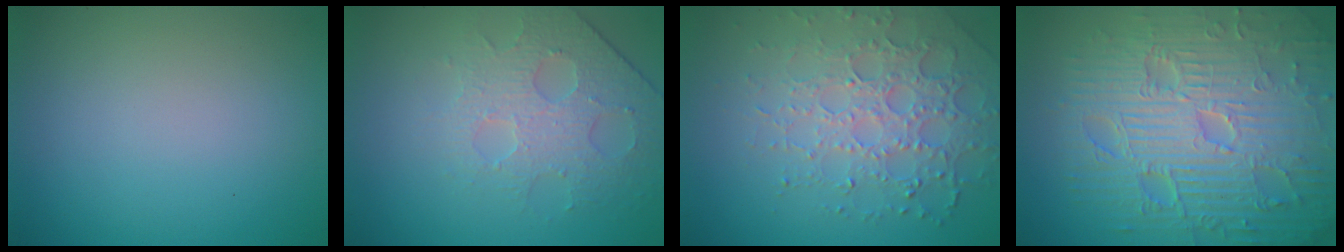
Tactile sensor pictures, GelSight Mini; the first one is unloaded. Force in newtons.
{"total": 4.3, "press": 3.5, "slide": 2.5}
{"total": 5.5, "press": 4.5, "slide": 3.3}
{"total": 12.2, "press": 7.9, "slide": 9.3}